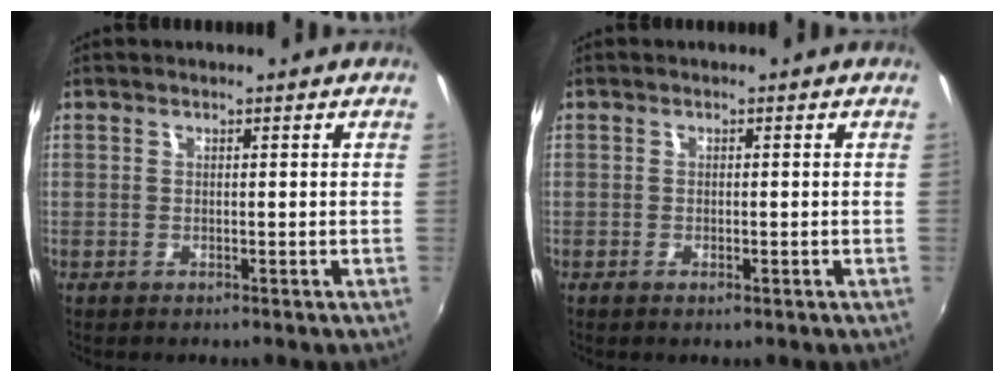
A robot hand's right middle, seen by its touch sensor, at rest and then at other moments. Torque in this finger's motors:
{"motor_torque": [-0.73, 0.13, 0.08, 0.00]}